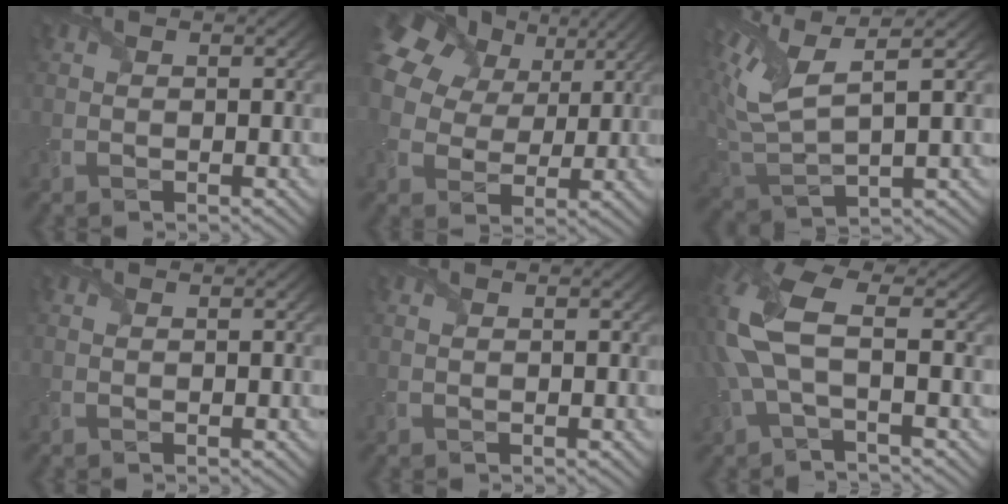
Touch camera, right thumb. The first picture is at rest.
{"total": 18.4, "force": [8.4, 12.9, 10.0], "torque": [-0.289, 0.068, 0.173]}
{"total": 11.1, "force": [5.3, 3.3, 9.2], "torque": [-0.236, 0.013, 0.105]}
{"total": 0.0}
{"total": 0.0}
{"total": 8.8, "force": [0.2, 3.7, 8.0], "torque": [-0.207, 0.011, -0.009]}